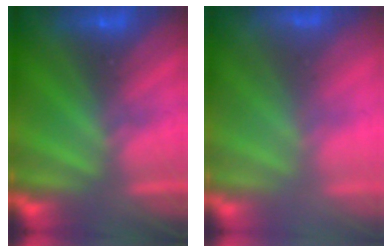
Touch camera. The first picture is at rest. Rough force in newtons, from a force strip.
{"total": 1.3}